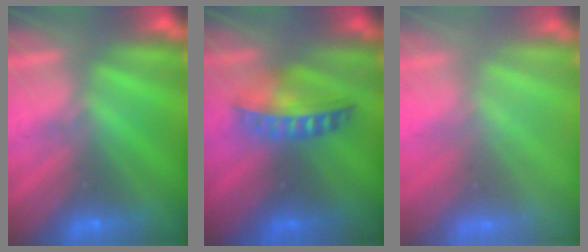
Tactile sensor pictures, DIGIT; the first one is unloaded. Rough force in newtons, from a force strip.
{"total": 7.0}
{"total": 6.1}